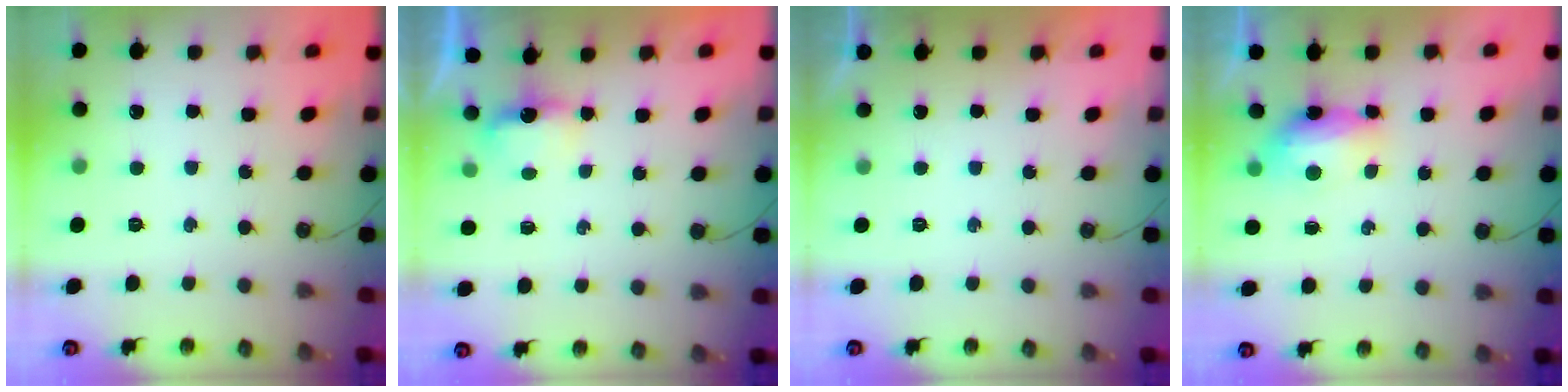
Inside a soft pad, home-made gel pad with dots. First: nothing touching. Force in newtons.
{"total": 3.4, "press": 3.4, "slide": 0.5}
{"total": 0.0}
{"total": 7.7, "press": 7.6, "slide": 1.1}